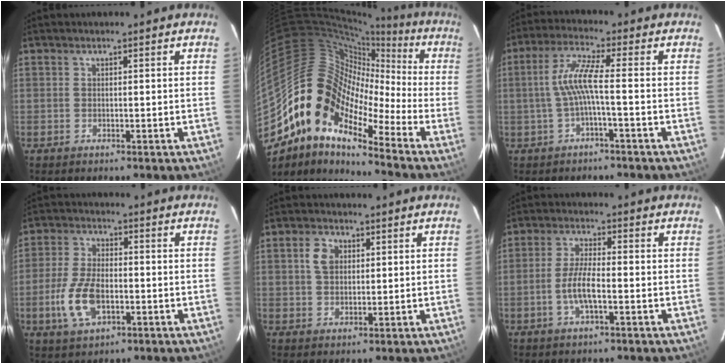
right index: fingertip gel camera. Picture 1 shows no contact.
{"total": 14.2, "force": [-7.4, 8.0, 9.0], "torque": [-0.136, 0.011, -0.166]}
{"total": 6.0, "force": [-1.4, -0.2, 5.8], "torque": [-0.131, 0.008, -0.023]}
{"total": 10.0, "force": [-2.9, 5.3, 8.0], "torque": [-0.175, -0.001, -0.050]}
{"total": 4.3, "force": [1.3, 3.2, 2.5], "torque": [-0.045, 0.013, 0.025]}
{"total": 5.7, "force": [-1.8, 1.2, 5.2], "torque": [-0.108, 0.002, -0.036]}